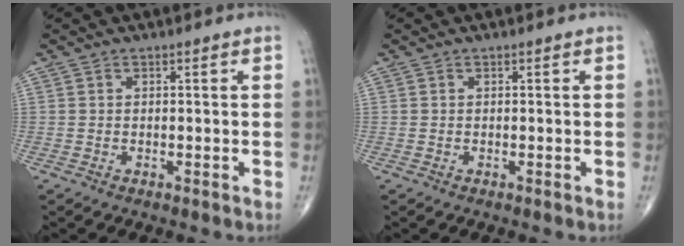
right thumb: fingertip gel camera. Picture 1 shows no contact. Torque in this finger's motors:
{"motor_torque": [0.00, 0.00, -0.01, -0.01, 0.00]}